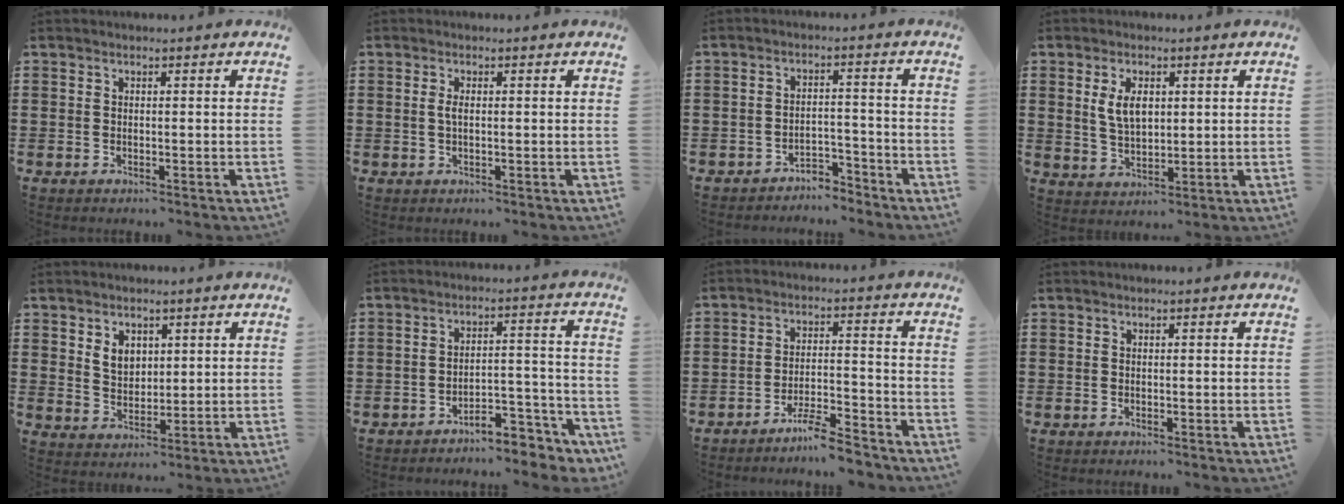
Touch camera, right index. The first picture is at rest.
{"total": 1.6, "force": [0.0, 0.5, 1.5], "torque": [-0.037, 0.000, -0.004]}
{"total": 3.7, "force": [-3.6, 0.4, 0.4], "torque": [-0.012, 0.004, -0.074]}
{"total": 5.0, "force": [1.3, 2.8, 3.9], "torque": [-0.078, 0.007, 0.021]}
{"total": 4.0, "force": [1.8, 2.9, 2.0], "torque": [-0.049, 0.011, 0.032]}
{"total": 5.5, "force": [-5.2, 1.1, 1.4], "torque": [-0.023, 0.013, -0.103]}
{"total": 5.8, "force": [-5.1, 0.3, 2.7], "torque": [-0.052, -0.001, -0.096]}
{"total": 0.0}